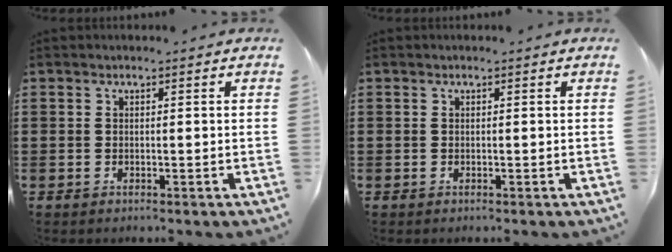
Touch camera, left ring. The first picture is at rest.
{"total": 0.0}